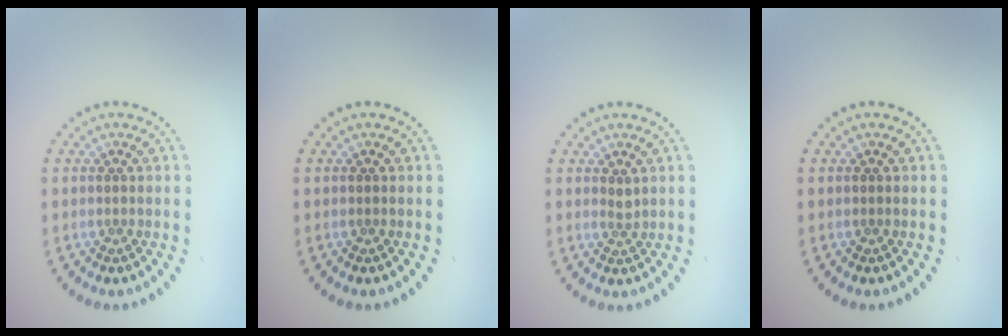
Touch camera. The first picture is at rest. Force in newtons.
{"total": 0.0}
{"total": 0.9, "press": 0.6, "slide": 0.7}
{"total": 0.0}